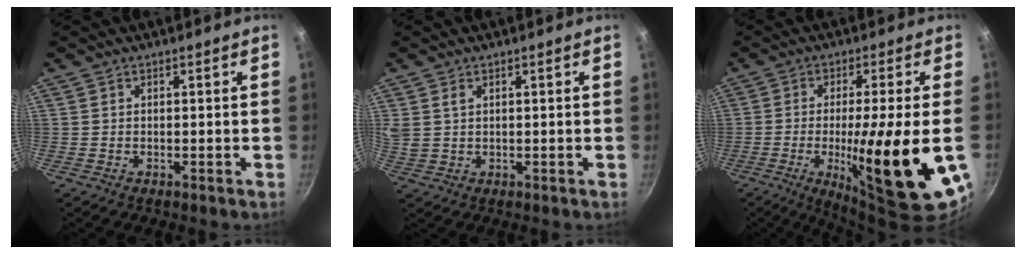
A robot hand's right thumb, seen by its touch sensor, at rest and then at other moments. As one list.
[{"total": 3.6, "force": [1.6, 2.3, 2.1], "torque": [-0.036, -0.001, 0.038]}, {"total": 22.8, "force": [-5.0, 4.3, 21.9], "torque": [-0.311, -0.006, -0.065]}]